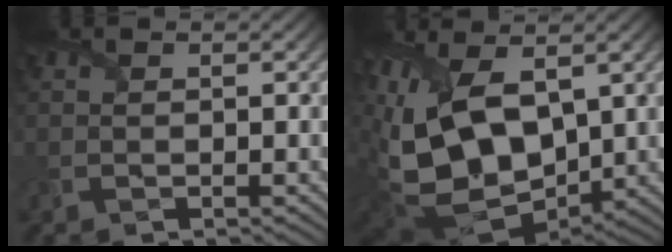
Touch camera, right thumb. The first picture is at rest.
{"total": 17.5, "force": [0.1, 10.1, 14.2], "torque": [-0.335, -0.025, 0.010]}